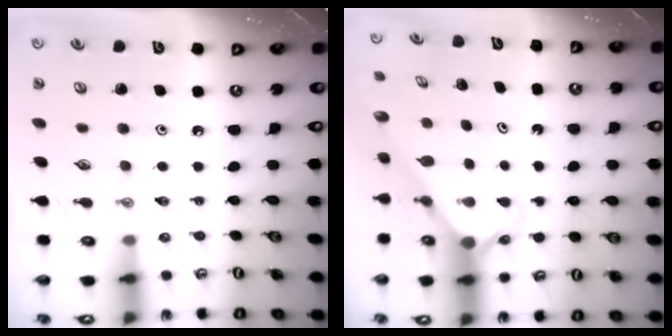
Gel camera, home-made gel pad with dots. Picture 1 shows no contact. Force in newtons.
{"total": 2.3, "press": 2.3, "slide": 0.2}